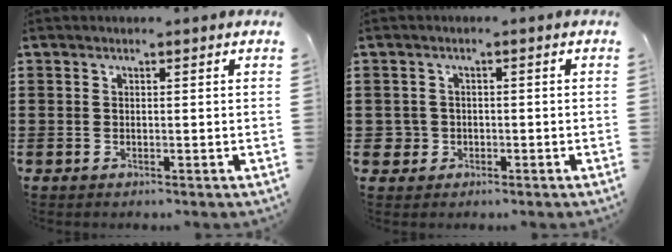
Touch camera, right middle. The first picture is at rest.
{"total": 2.2, "force": [-0.6, 2.1, 0.3], "torque": [-0.016, 0.004, -0.016]}